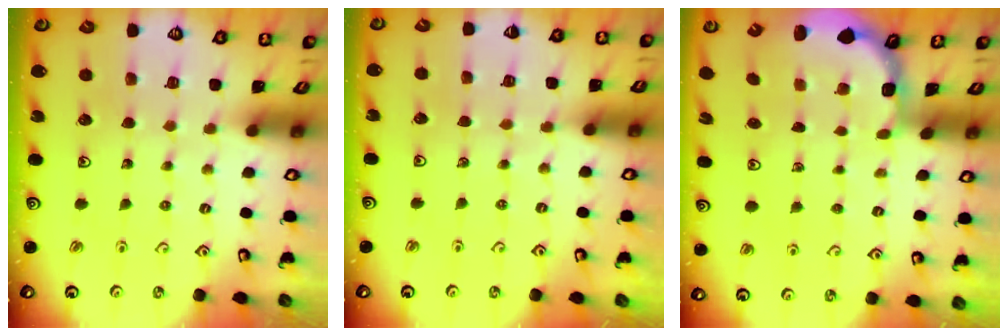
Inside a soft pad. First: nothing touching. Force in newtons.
{"total": 2.5, "press": 2.5, "slide": 0.4}
{"total": 2.5, "press": 1.9, "slide": 1.6}